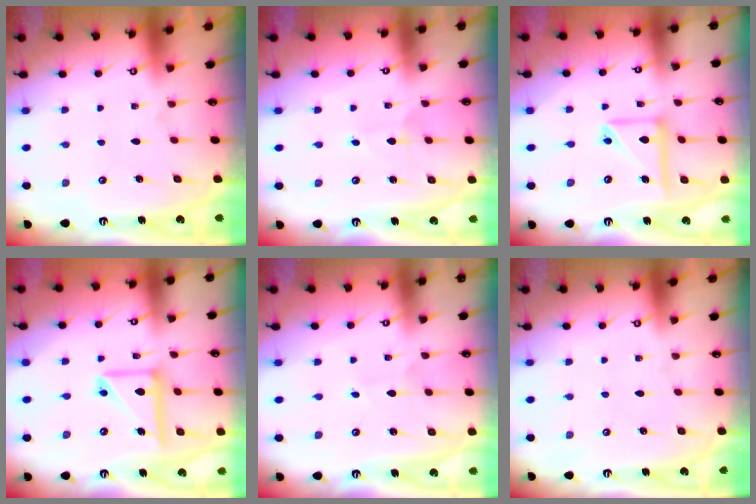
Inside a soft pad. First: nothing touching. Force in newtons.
{"total": 2.5, "press": 2.5, "slide": 0.1}
{"total": 12.8, "press": 12.7, "slide": 1.2}
{"total": 14.1, "press": 13.9, "slide": 2.3}
{"total": 2.3, "press": 2.3, "slide": 0.2}
{"total": 0.0}